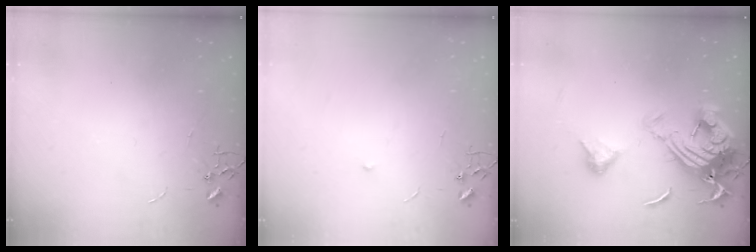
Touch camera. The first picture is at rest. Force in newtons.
{"total": 4.3, "press": 4.1, "slide": 1.2}
{"total": 16.8, "press": 16.8, "slide": 1.6}